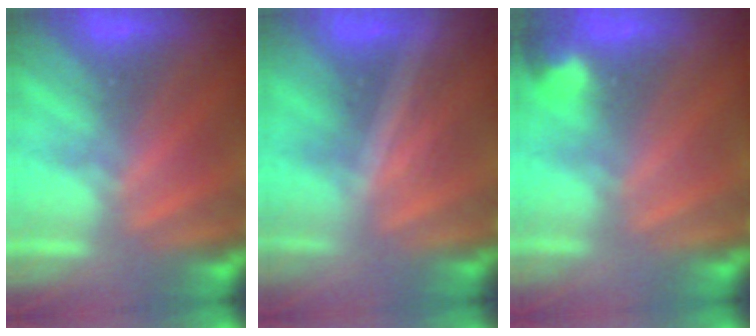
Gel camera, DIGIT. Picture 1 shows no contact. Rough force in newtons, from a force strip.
{"total": 1.7}
{"total": 2.8}